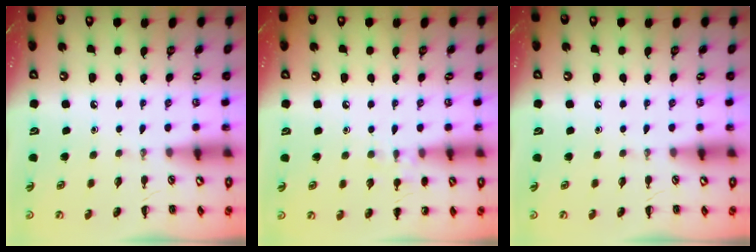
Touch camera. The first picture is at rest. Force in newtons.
{"total": 7.1, "press": 6.7, "slide": 2.2}
{"total": 0.0}